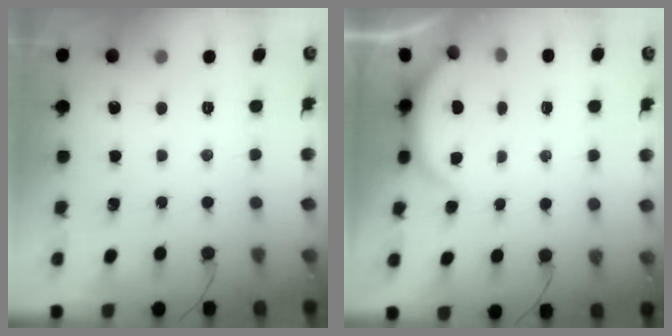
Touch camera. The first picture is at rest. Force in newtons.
{"total": 2.5, "press": 2.5, "slide": 0.6}